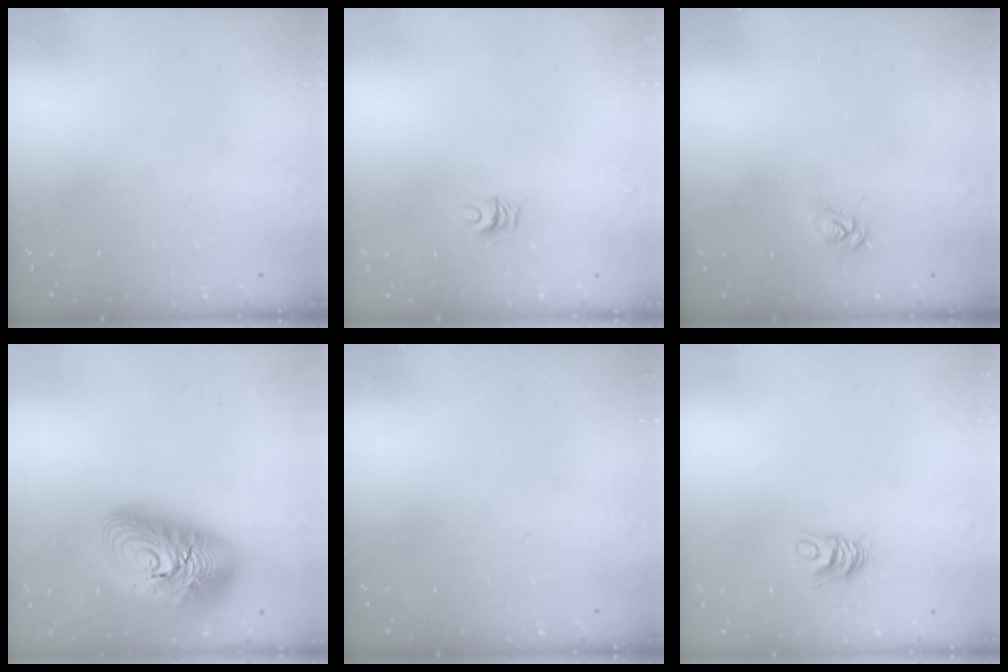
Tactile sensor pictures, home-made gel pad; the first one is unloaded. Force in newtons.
{"total": 4.6, "press": 4.5, "slide": 0.5}
{"total": 3.4, "press": 3.4, "slide": 0.3}
{"total": 21.9, "press": 21.8, "slide": 1.9}
{"total": 0.0}
{"total": 6.2, "press": 6.2, "slide": 0.1}